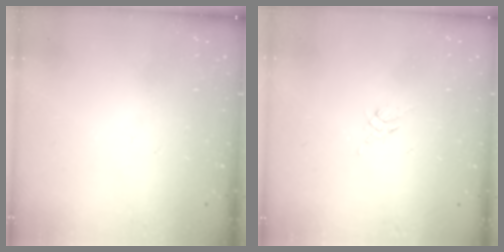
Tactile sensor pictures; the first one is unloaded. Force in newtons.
{"total": 2.6, "press": 2.5, "slide": 0.7}